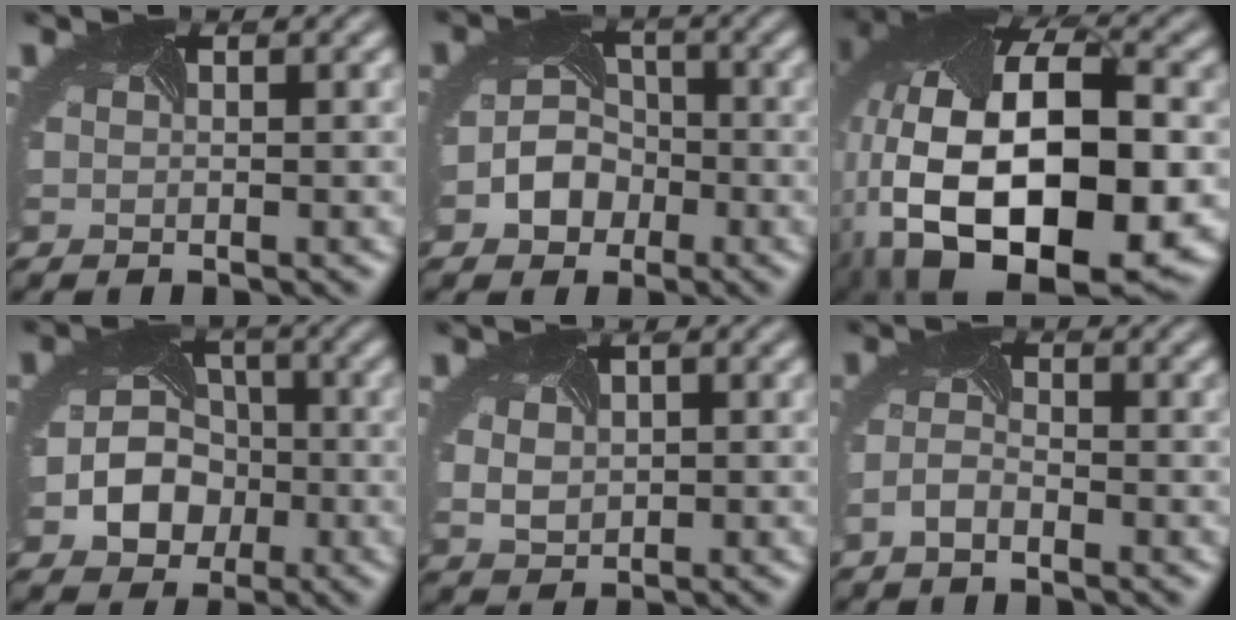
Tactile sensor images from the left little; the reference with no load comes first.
{"total": 3.3, "force": [-1.7, 2.5, 1.2], "torque": [-0.028, -0.007, -0.023]}
{"total": 19.0, "force": [-3.3, 10.7, 15.3], "torque": [-0.296, -0.040, -0.022]}
{"total": 4.8, "force": [-1.8, 3.9, 2.2], "torque": [-0.047, -0.016, -0.022]}
{"total": 2.3, "force": [0.2, 1.9, 1.3], "torque": [-0.031, 0.002, 0.017]}
{"total": 1.9, "force": [-1.6, 0.3, 0.8], "torque": [-0.033, -0.007, -0.028]}